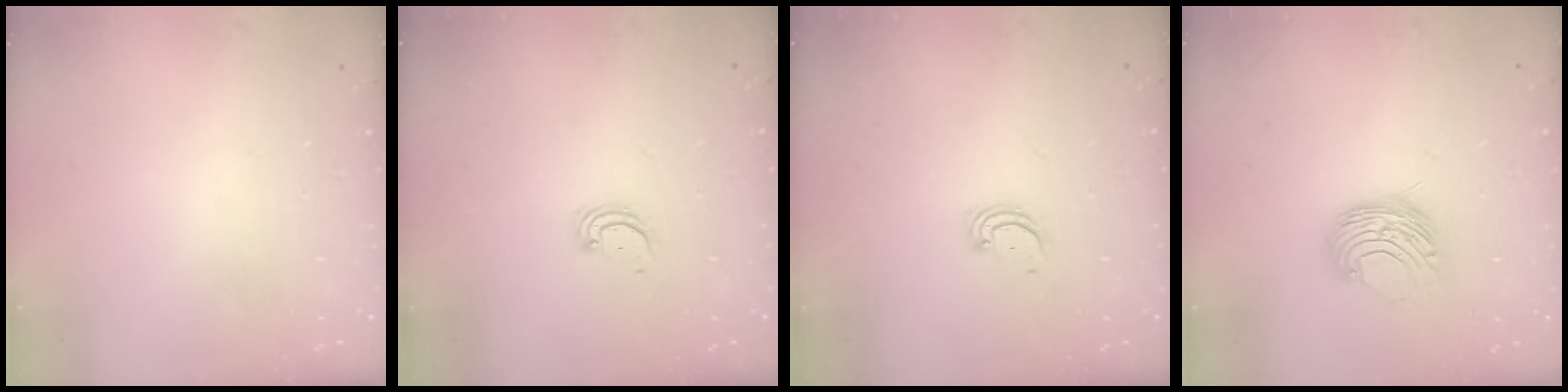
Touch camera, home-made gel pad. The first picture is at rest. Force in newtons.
{"total": 2.3, "press": 2.3, "slide": 0.2}
{"total": 2.3, "press": 2.3, "slide": 0.2}
{"total": 9.7, "press": 9.7, "slide": 1.0}